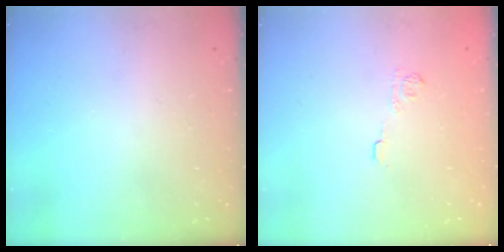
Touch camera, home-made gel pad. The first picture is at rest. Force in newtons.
{"total": 5.5, "press": 5.4, "slide": 1.3}